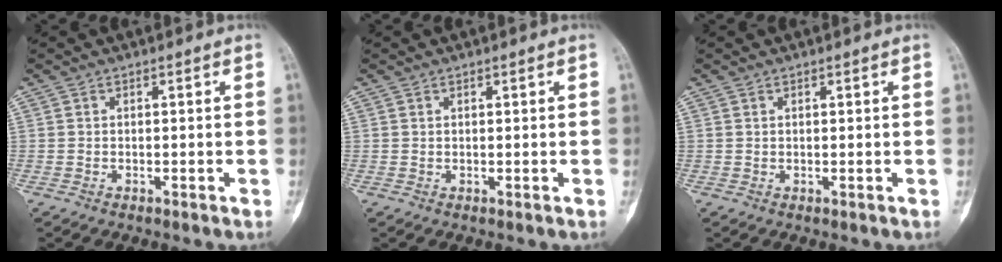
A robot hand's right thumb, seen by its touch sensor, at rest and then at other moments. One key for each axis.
{"total": 0.0}
{"total": 0.0}